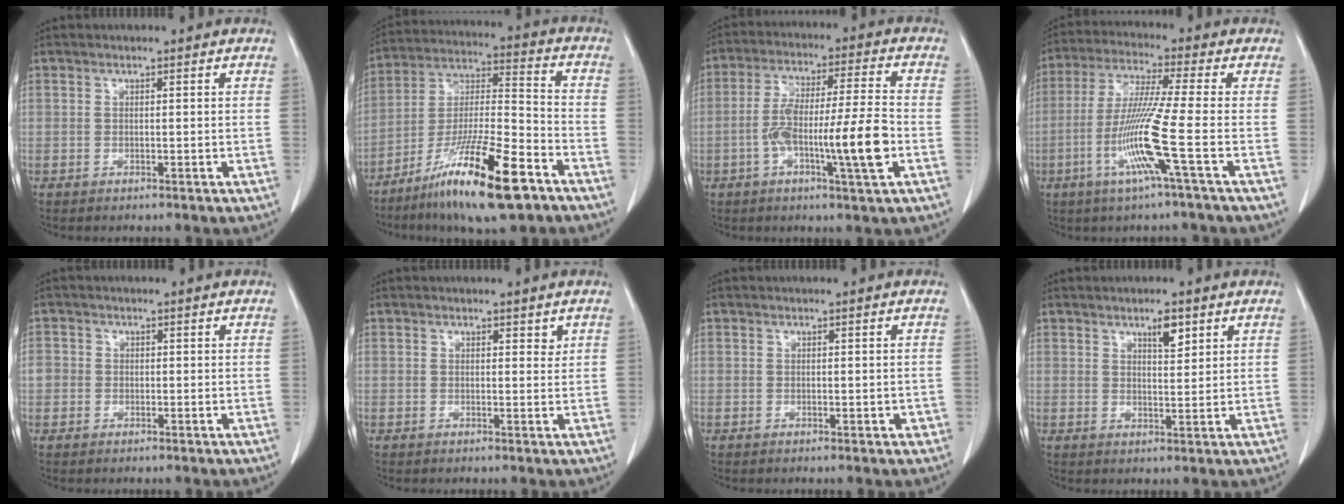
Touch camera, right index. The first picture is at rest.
{"total": 18.4, "force": [-11.1, 2.4, 14.5], "torque": [-0.271, -0.027, -0.197]}
{"total": 13.1, "force": [-3.6, 0.7, 12.5], "torque": [-0.224, 0.005, -0.066]}
{"total": 11.2, "force": [-3.7, -1.9, 10.4], "torque": [-0.209, -0.019, -0.081]}
{"total": 2.6, "force": [-0.2, 2.5, 0.7], "torque": [-0.006, 0.009, -0.005]}
{"total": 1.4, "force": [1.0, 0.7, 0.7], "torque": [-0.003, -0.005, 0.010]}
{"total": 1.3, "force": [-0.3, 0.6, 1.1], "torque": [-0.012, 0.002, 0.001]}
{"total": 3.4, "force": [2.2, 0.9, 2.5], "torque": [-0.039, -0.003, 0.035]}